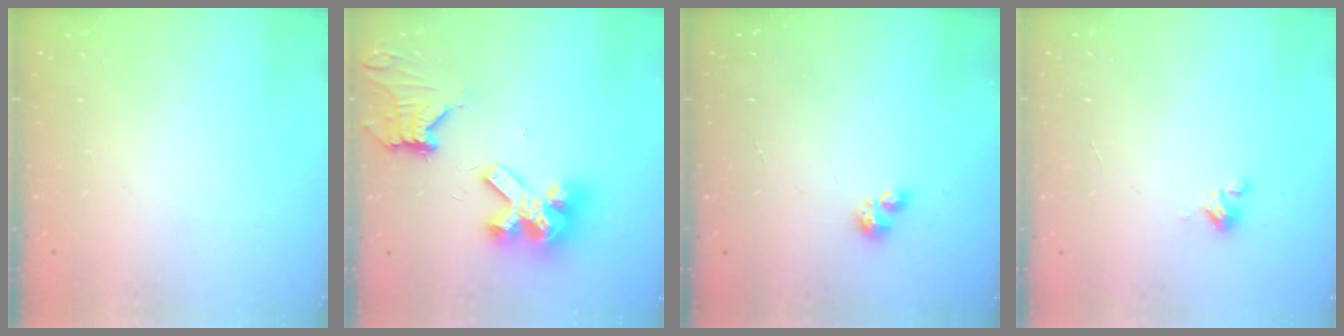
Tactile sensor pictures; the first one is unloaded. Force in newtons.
{"total": 14.2, "press": 14.2, "slide": 1.1}
{"total": 1.0, "press": 1.0, "slide": 0.1}
{"total": 0.9, "press": 0.9, "slide": 0.2}